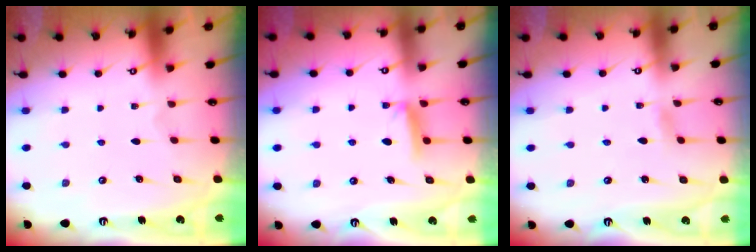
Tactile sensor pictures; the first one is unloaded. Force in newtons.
{"total": 7.4, "press": 7.4, "slide": 0.6}
{"total": 2.4, "press": 2.4, "slide": 0.3}